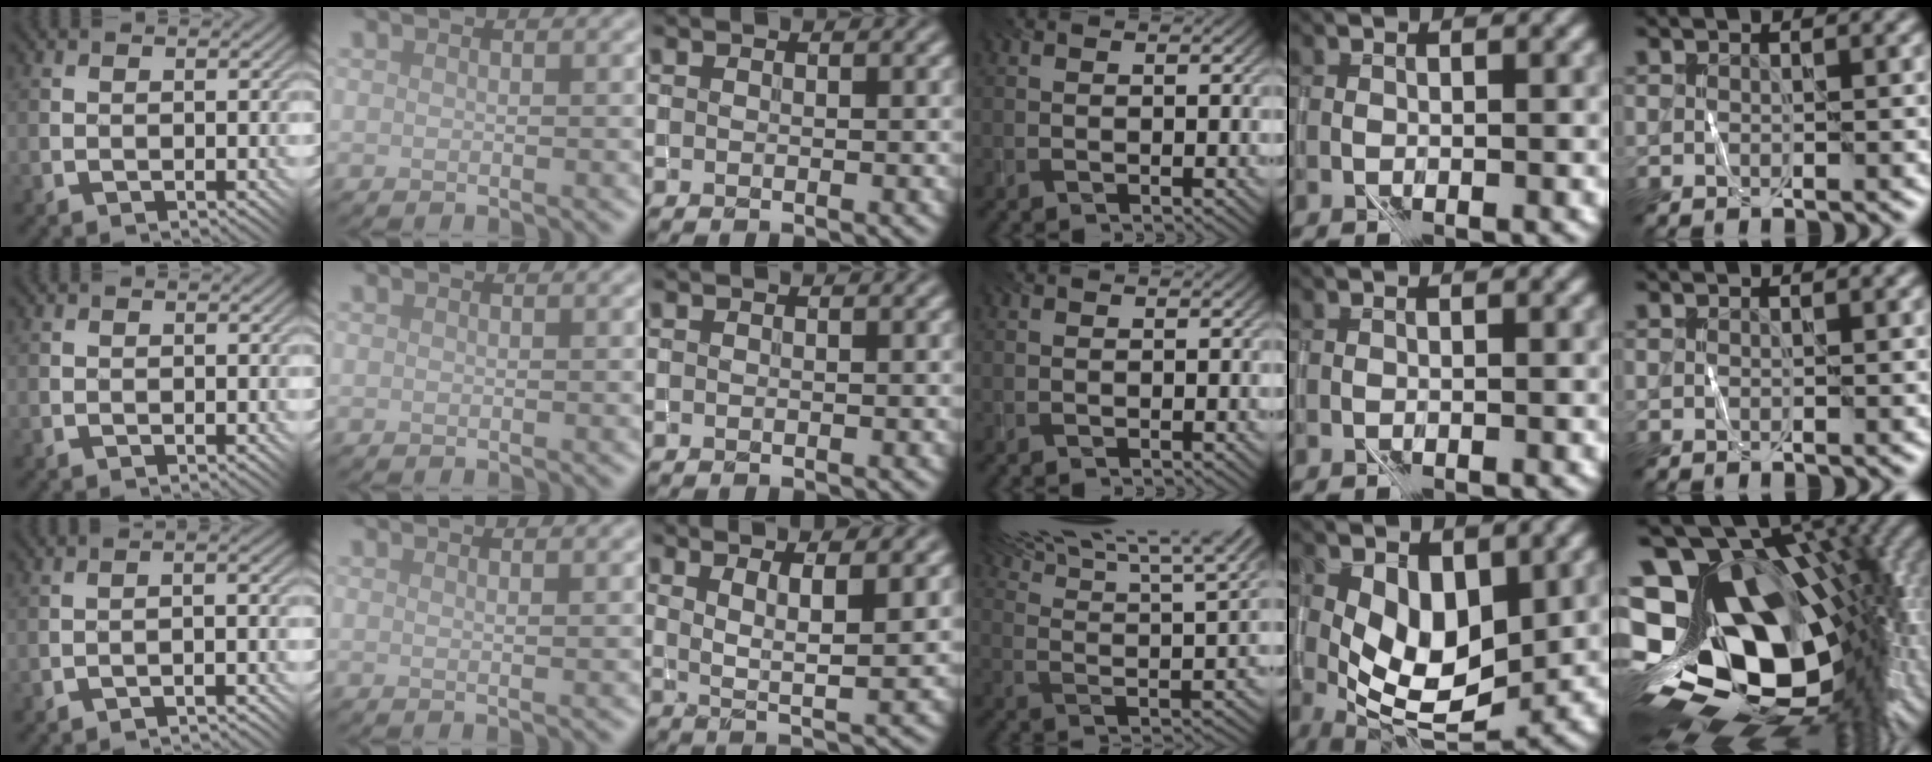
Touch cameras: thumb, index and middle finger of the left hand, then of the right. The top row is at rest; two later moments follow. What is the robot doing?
{"motion": "wrap", "object": "yarn"}